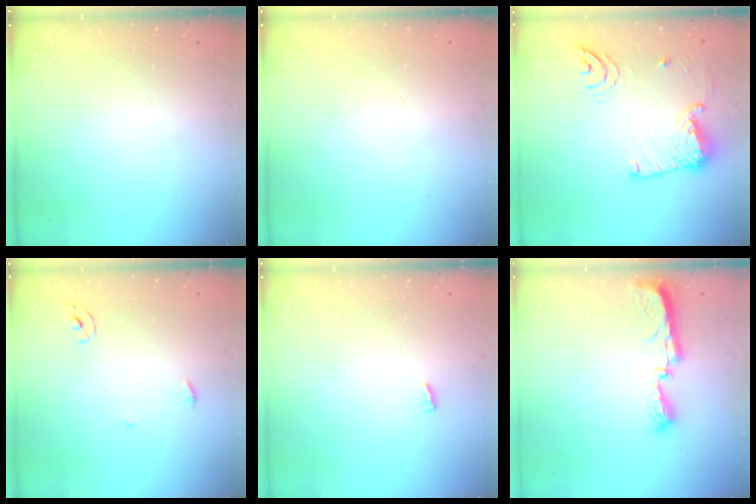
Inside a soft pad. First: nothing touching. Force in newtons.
{"total": 0.9, "press": 0.9, "slide": 0.0}
{"total": 14.3, "press": 14.2, "slide": 1.4}
{"total": 2.3, "press": 2.3, "slide": 0.1}
{"total": 2.9, "press": 2.6, "slide": 1.3}
{"total": 7.8, "press": 7.8, "slide": 0.8}